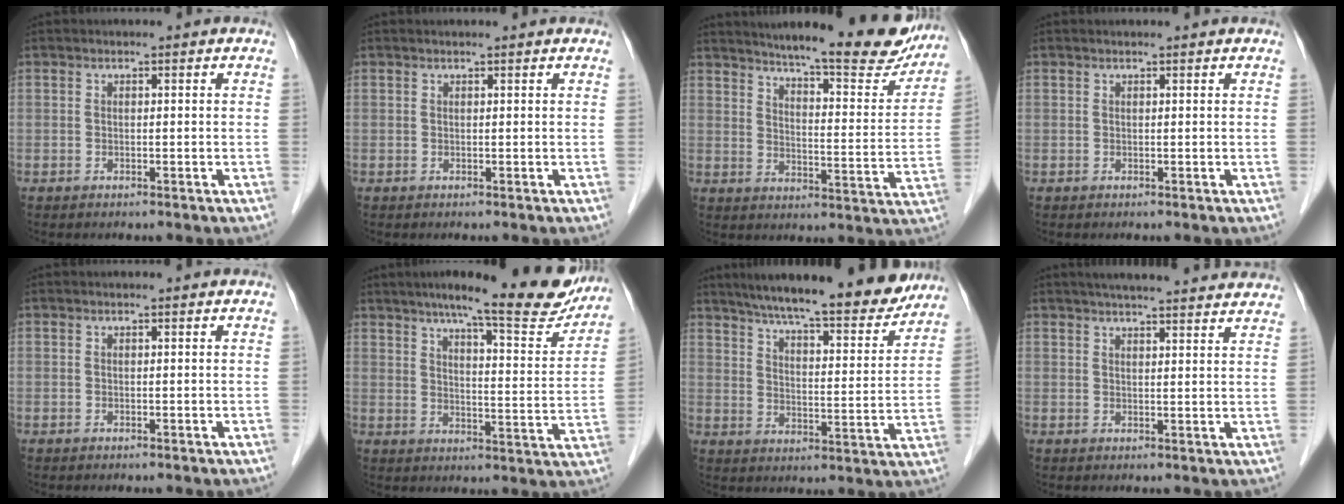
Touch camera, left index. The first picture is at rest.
{"total": 1.3, "force": [1.2, 0.0, 0.5], "torque": [-0.008, 0.008, 0.016]}
{"total": 21.3, "force": [18.6, 3.0, 10.0], "torque": [-0.136, -0.042, 0.232]}
{"total": 1.0, "force": [0.9, 0.0, 0.4], "torque": [-0.007, 0.008, 0.011]}
{"total": 0.0}
{"total": 19.2, "force": [15.9, 2.6, 10.4], "torque": [-0.135, -0.016, 0.202]}
{"total": 20.4, "force": [17.8, 2.6, 9.6], "torque": [-0.148, -0.011, 0.243]}
{"total": 16.8, "force": [15.3, 1.5, 7.0], "torque": [-0.096, 0.027, 0.188]}